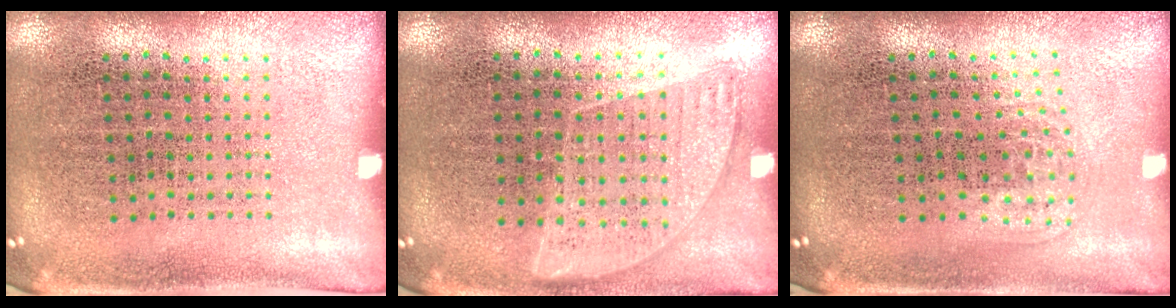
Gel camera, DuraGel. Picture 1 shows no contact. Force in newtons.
{"total": 0.9, "press": 0.7, "slide": 0.5}
{"total": 1.0, "press": 0.7, "slide": 0.7}